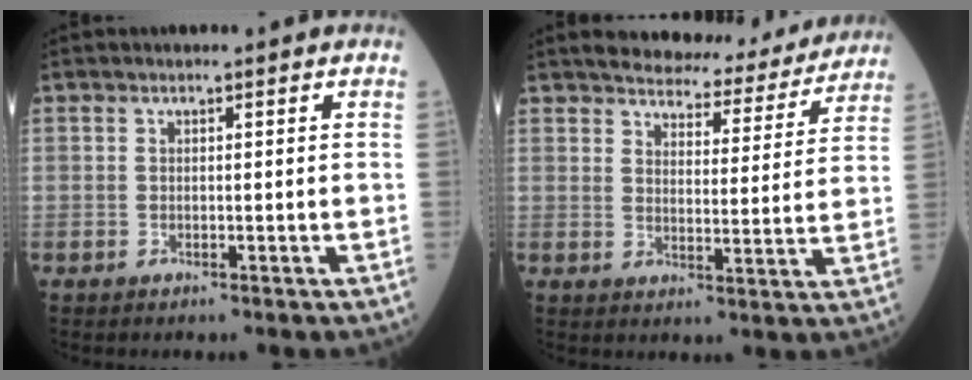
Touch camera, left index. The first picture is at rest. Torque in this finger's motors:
{"motor_torque": [0.92, -1.21, 0.36, 0.07]}